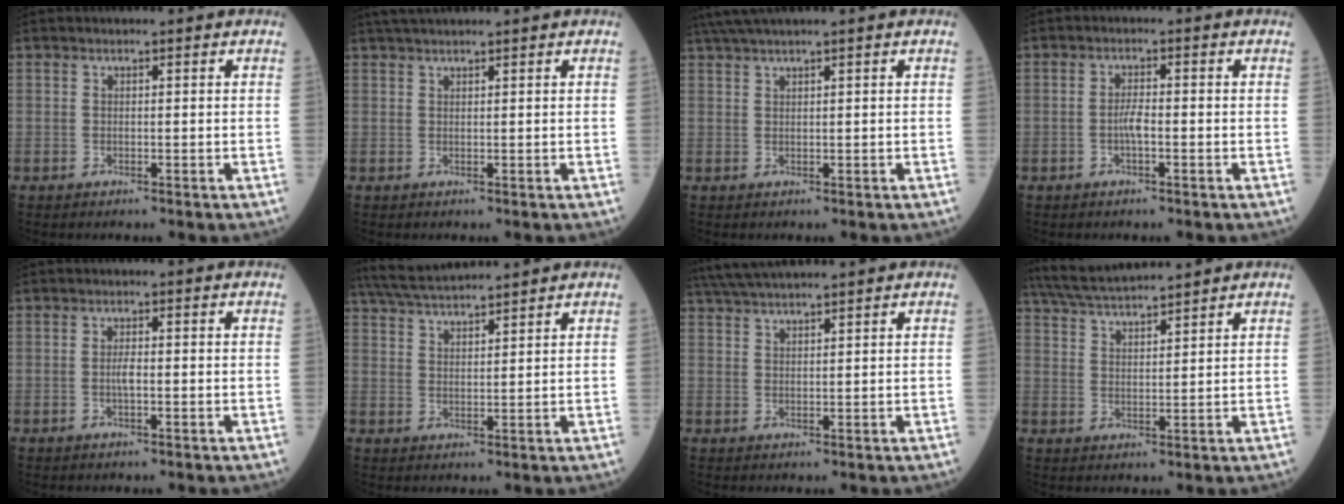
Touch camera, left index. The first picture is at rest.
{"total": 3.9, "force": [3.4, -0.1, 1.8], "torque": [-0.028, 0.031, 0.062]}
{"total": 3.5, "force": [2.8, -0.8, 1.9], "torque": [-0.041, 0.020, 0.059]}
{"total": 2.2, "force": [-0.8, 0.4, 2.1], "torque": [-0.042, 0.000, -0.016]}
{"total": 1.7, "force": [-0.5, 0.3, 1.6], "torque": [-0.034, -0.001, -0.009]}
{"total": 8.5, "force": [8.0, -0.3, 3.0], "torque": [-0.063, 0.032, 0.141]}
{"total": 7.6, "force": [6.8, -0.4, 3.4], "torque": [-0.062, 0.037, 0.119]}
{"total": 9.2, "force": [8.6, -0.3, 3.2], "torque": [-0.067, 0.028, 0.154]}